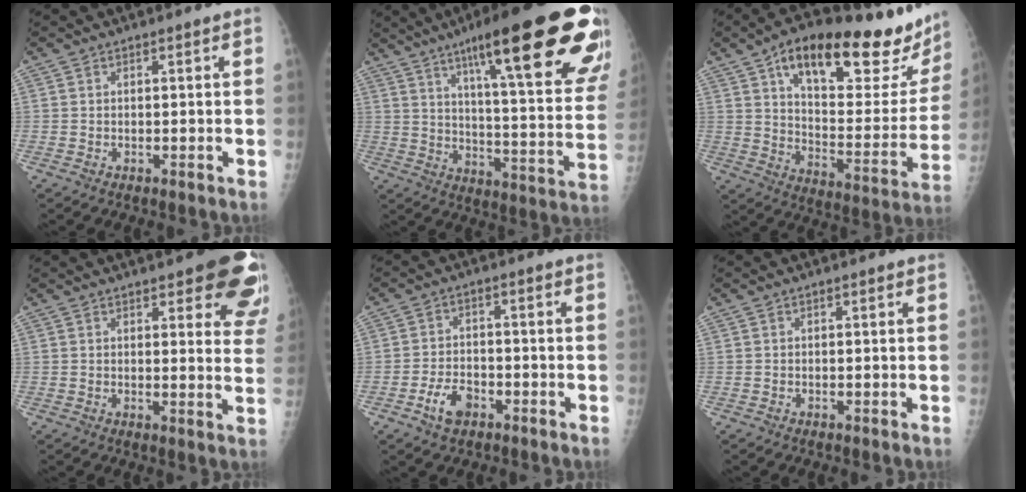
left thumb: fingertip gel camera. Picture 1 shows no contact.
{"total": 30.8, "force": [17.7, 5.1, 24.7], "torque": [-0.283, -0.041, 0.256]}
{"total": 30.1, "force": [19.1, 10.2, 20.9], "torque": [-0.268, -0.049, 0.281]}
{"total": 13.5, "force": [8.3, 4.4, 9.7], "torque": [-0.078, -0.037, 0.083]}
{"total": 5.5, "force": [-3.0, 3.2, 3.2], "torque": [-0.052, 0.020, -0.052]}
{"total": 0.0}